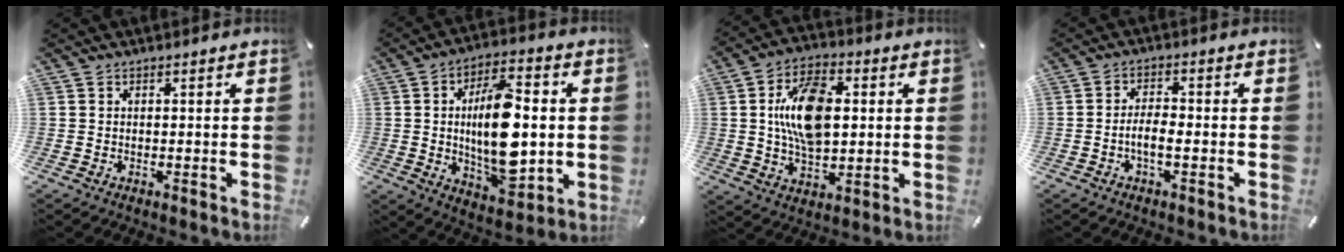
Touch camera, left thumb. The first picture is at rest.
{"total": 17.7, "force": [0.2, 9.0, 15.3], "torque": [-0.267, -0.011, -0.001]}
{"total": 15.1, "force": [2.0, 9.0, 11.9], "torque": [-0.229, 0.005, 0.031]}
{"total": 4.4, "force": [-1.5, 1.5, 3.9], "torque": [-0.081, 0.004, -0.031]}